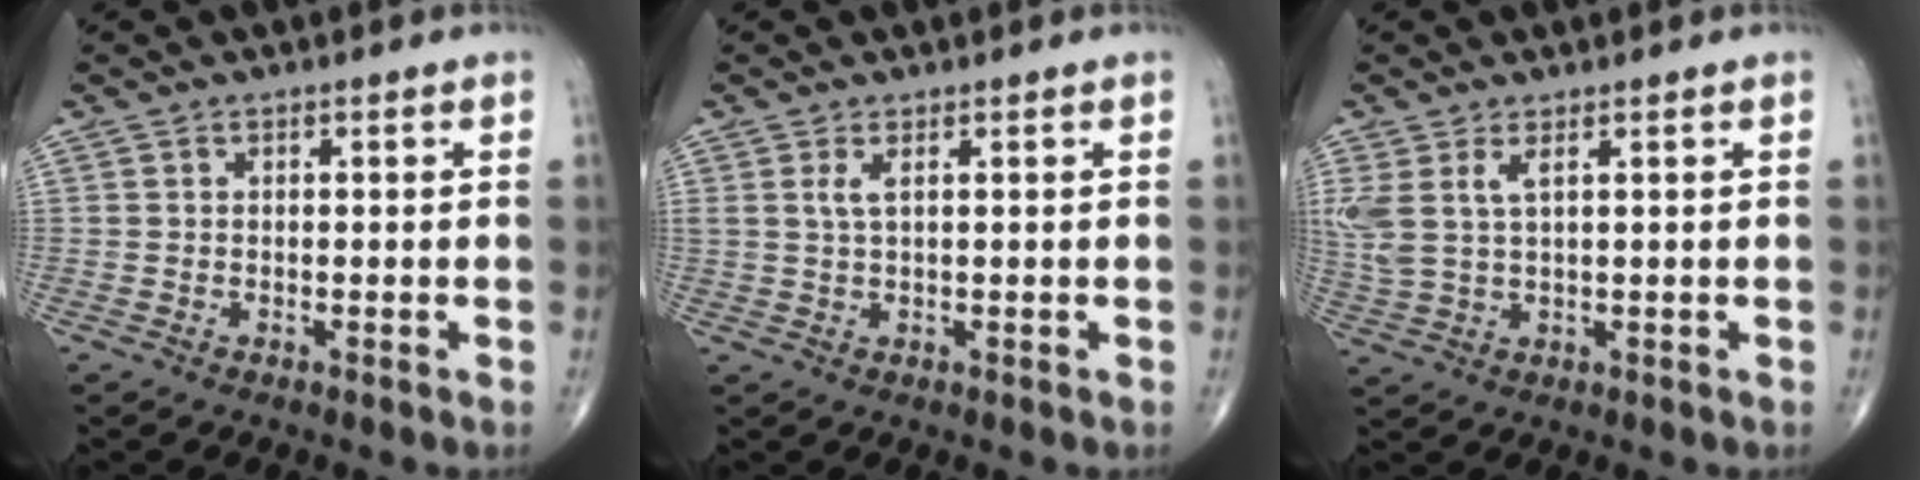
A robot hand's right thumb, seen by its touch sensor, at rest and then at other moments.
{"total": 1.9, "force": [0.8, 0.4, 1.7], "torque": [-0.042, 0.001, 0.022]}
{"total": 5.5, "force": [2.2, 2.0, 4.6], "torque": [-0.124, -0.002, 0.055]}